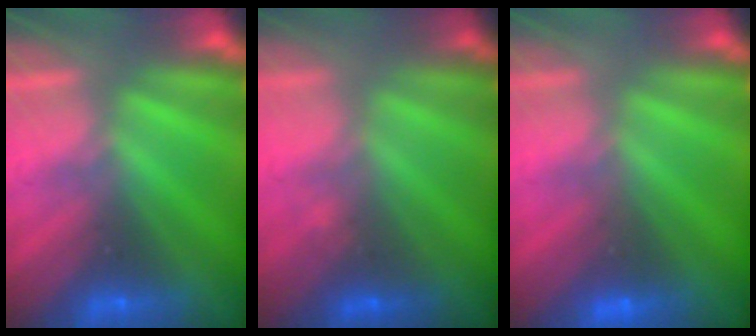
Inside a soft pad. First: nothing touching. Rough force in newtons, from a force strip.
{"total": 1.9}
{"total": 2.9}